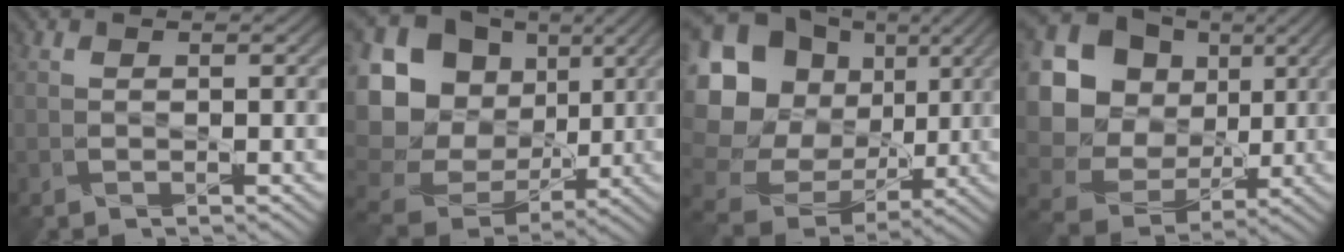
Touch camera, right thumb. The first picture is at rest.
{"total": 20.6, "force": [3.3, 17.6, 10.2], "torque": [-0.282, 0.008, 0.078]}
{"total": 21.2, "force": [3.9, 18.4, 9.9], "torque": [-0.281, 0.023, 0.079]}
{"total": 21.2, "force": [4.4, 18.8, 8.7], "torque": [-0.262, 0.028, 0.081]}